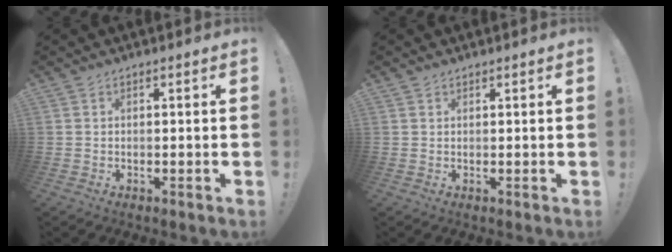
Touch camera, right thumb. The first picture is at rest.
{"total": 0.8, "force": [0.7, 0.4, 0.1], "torque": [0.001, -0.002, 0.013]}